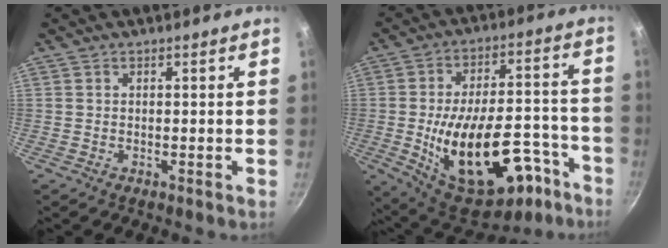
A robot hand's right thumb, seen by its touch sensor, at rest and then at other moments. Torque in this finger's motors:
{"motor_torque": [1.54, 2.69, 1.96, -0.81, 0.52]}